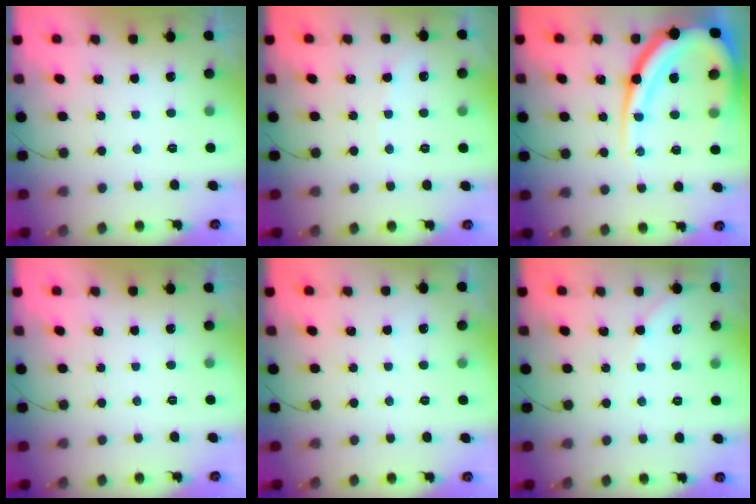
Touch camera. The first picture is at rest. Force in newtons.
{"total": 2.7, "press": 2.6, "slide": 0.4}
{"total": 23.9, "press": 23.7, "slide": 2.7}
{"total": 0.0}
{"total": 1.1, "press": 1.1, "slide": 0.2}
{"total": 4.1, "press": 4.0, "slide": 0.6}